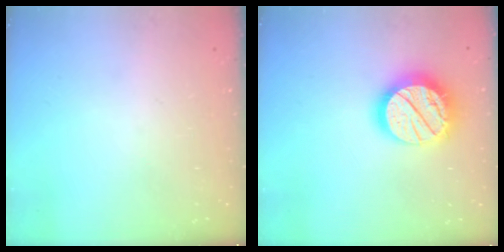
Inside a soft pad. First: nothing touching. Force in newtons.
{"total": 20.0, "press": 20.0, "slide": 1.5}